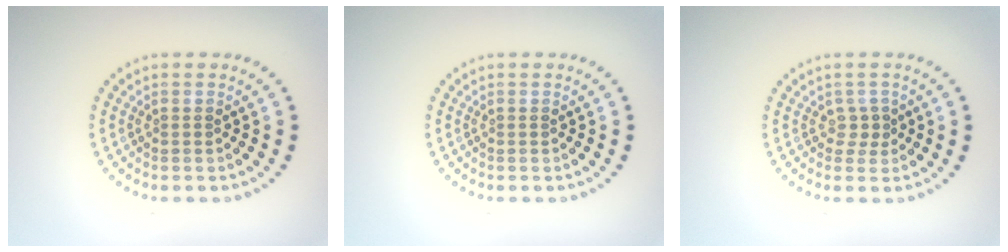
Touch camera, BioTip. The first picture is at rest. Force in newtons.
{"total": 0.0}
{"total": 1.2, "press": 0.9, "slide": 0.7}